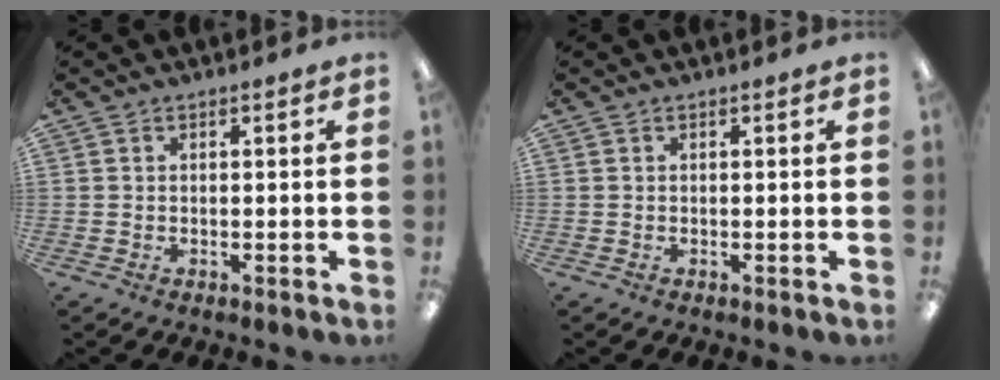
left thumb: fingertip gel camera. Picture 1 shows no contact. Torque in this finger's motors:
{"motor_torque": [0.00, 0.01, 0.00, 0.00, 0.00]}